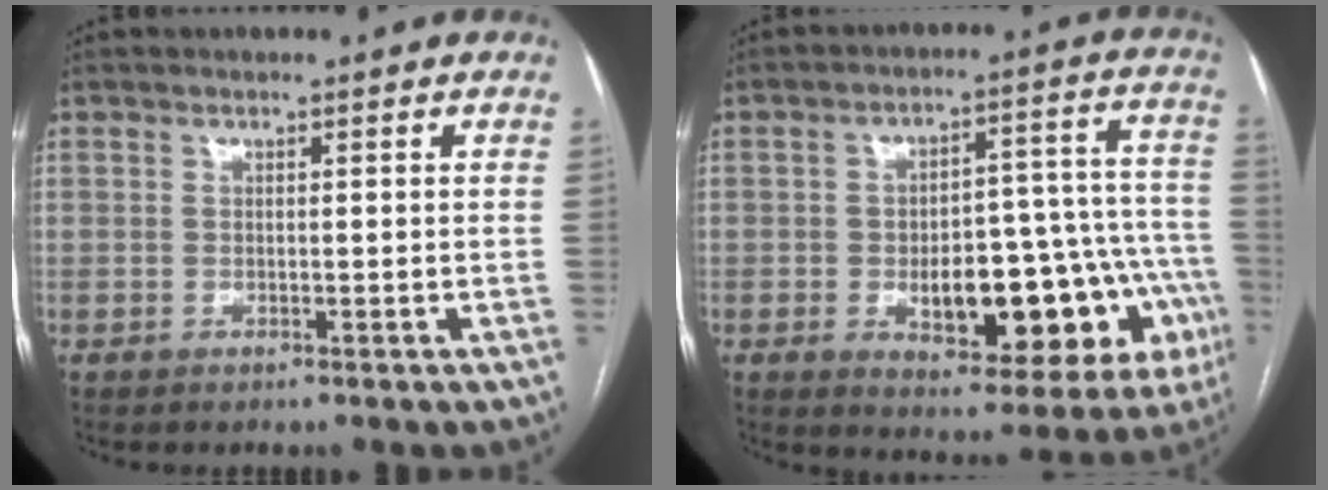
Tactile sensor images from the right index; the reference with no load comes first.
{"total": 20.0, "force": [-5.9, 8.5, 17.1], "torque": [-0.151, 0.045, -0.055]}